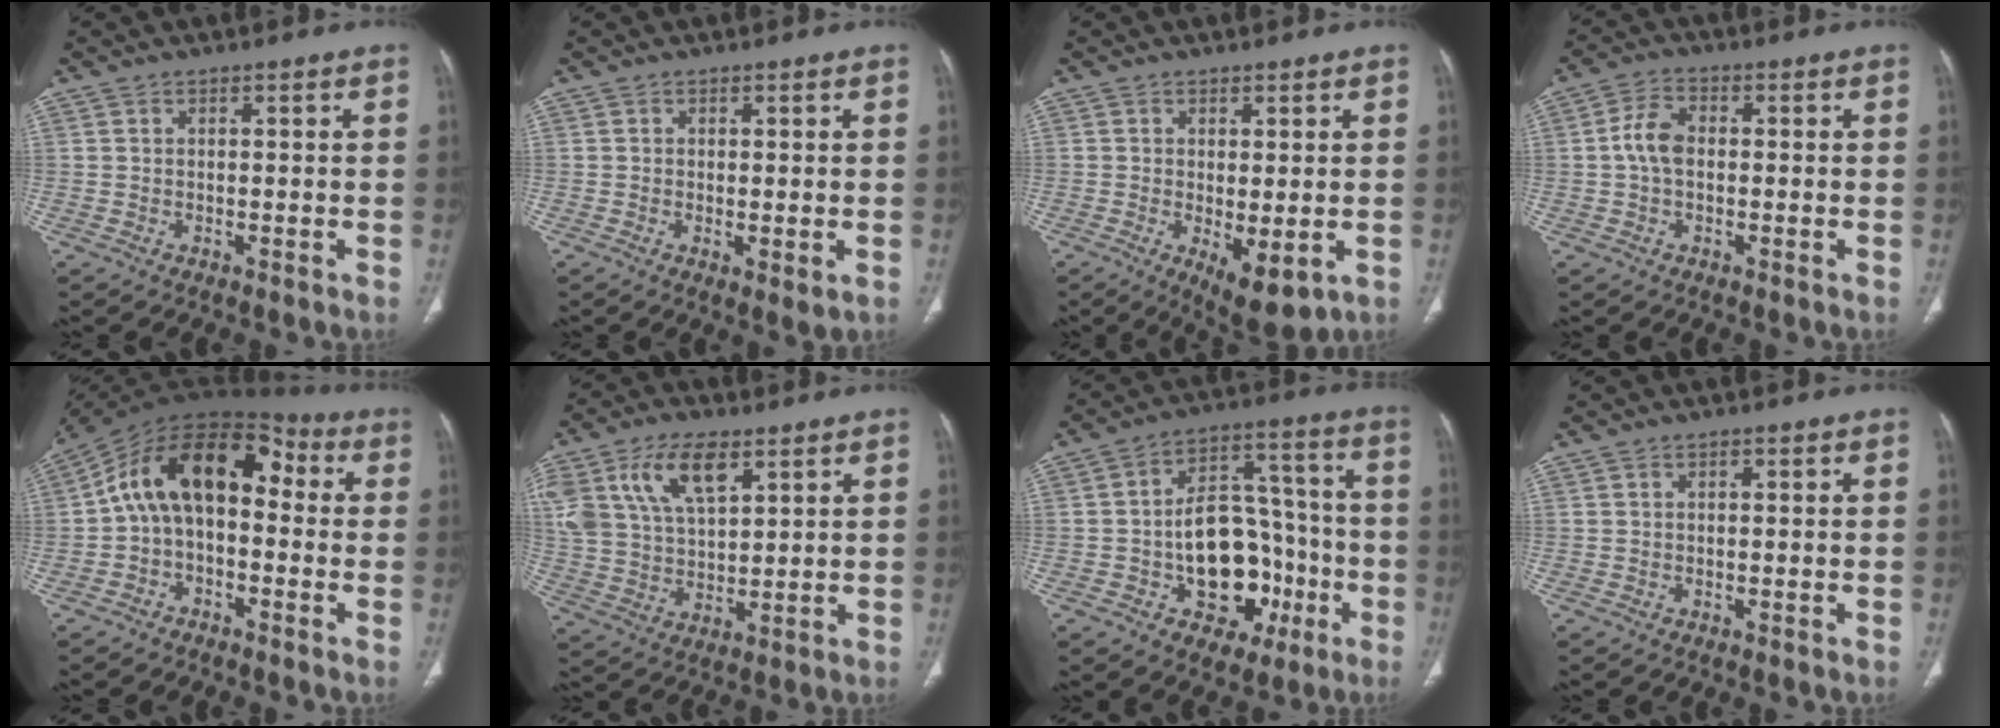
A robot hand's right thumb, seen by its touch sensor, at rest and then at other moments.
{"total": 2.6, "force": [-0.4, 0.9, 2.4], "torque": [-0.044, -0.012, -0.005]}
{"total": 7.2, "force": [-1.7, 2.9, 6.4], "torque": [-0.097, -0.021, -0.015]}
{"total": 5.4, "force": [-0.1, 3.5, 4.1], "torque": [-0.081, 0.015, -0.008]}
{"total": 15.6, "force": [0.7, 9.7, 12.1], "torque": [-0.176, 0.060, -0.004]}
{"total": 15.2, "force": [7.2, 8.1, 10.7], "torque": [-0.199, -0.013, 0.142]}
{"total": 17.3, "force": [-4.8, 11.9, 11.6], "torque": [-0.122, 0.051, -0.063]}
{"total": 0.8, "force": [0.3, 0.4, 0.7], "torque": [-0.011, 0.003, 0.005]}